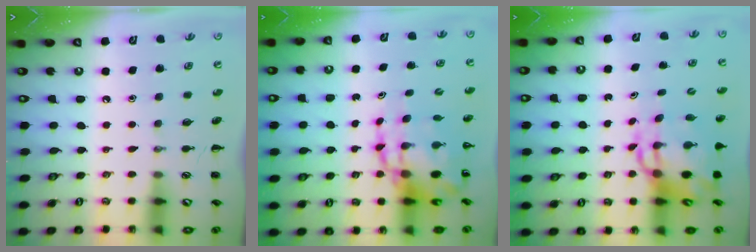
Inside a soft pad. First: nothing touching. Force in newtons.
{"total": 11.5, "press": 11.1, "slide": 2.9}
{"total": 8.2, "press": 8.0, "slide": 1.9}